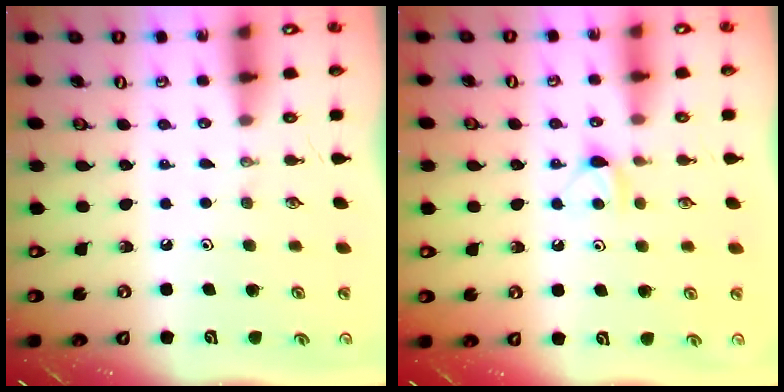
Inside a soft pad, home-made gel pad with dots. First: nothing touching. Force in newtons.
{"total": 6.0, "press": 6.0, "slide": 0.7}